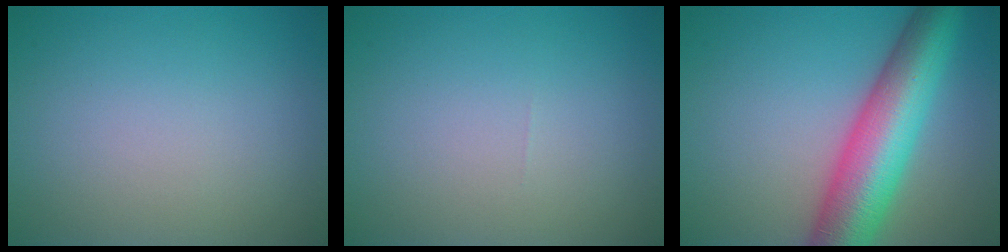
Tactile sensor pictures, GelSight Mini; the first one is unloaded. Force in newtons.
{"total": 0.0}
{"total": 10.3, "press": 10.3, "slide": 0.3}